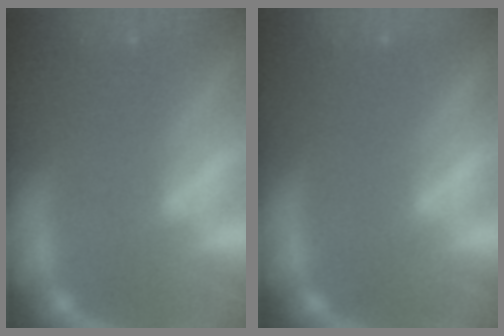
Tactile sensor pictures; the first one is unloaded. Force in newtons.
{"total": 0.0}